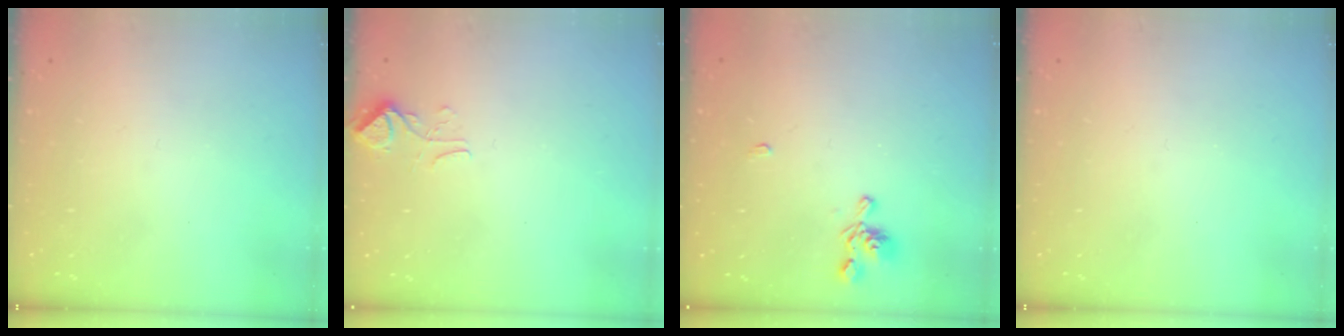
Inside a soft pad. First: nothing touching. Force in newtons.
{"total": 2.4, "press": 2.3, "slide": 0.7}
{"total": 5.6, "press": 5.6, "slide": 0.2}
{"total": 0.0}